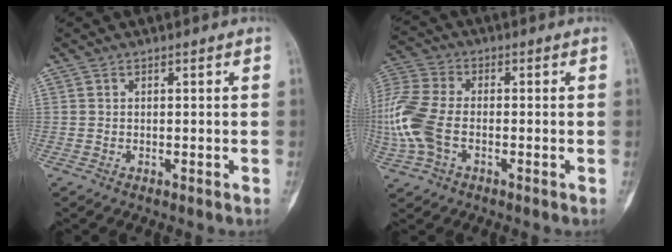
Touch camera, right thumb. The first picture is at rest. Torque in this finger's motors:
{"motor_torque": [0.77, 2.00, 0.85, -0.42, 0.15]}